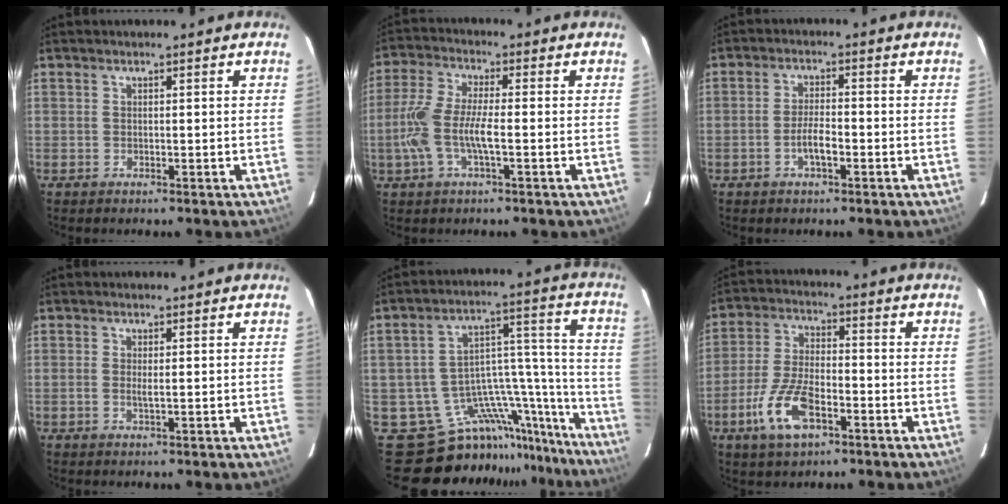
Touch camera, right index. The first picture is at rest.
{"total": 9.5, "force": [-2.2, 2.4, 8.9], "torque": [-0.196, 0.001, -0.043]}
{"total": 4.0, "force": [-1.8, 1.1, 3.4], "torque": [-0.072, 0.002, -0.032]}
{"total": 1.2, "force": [-0.1, 0.1, 1.2], "torque": [-0.025, -0.002, -0.003]}
{"total": 18.7, "force": [-17.2, 6.4, 3.6], "torque": [-0.017, 0.079, -0.259]}
{"total": 11.2, "force": [-5.4, 4.6, 8.6], "torque": [-0.187, -0.005, -0.100]}